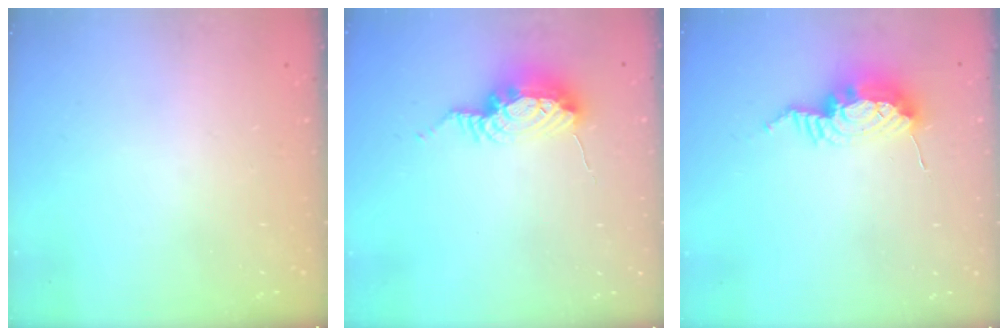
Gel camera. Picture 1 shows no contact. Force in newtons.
{"total": 15.2, "press": 10.9, "slide": 10.5}
{"total": 10.4, "press": 10.4, "slide": 1.0}